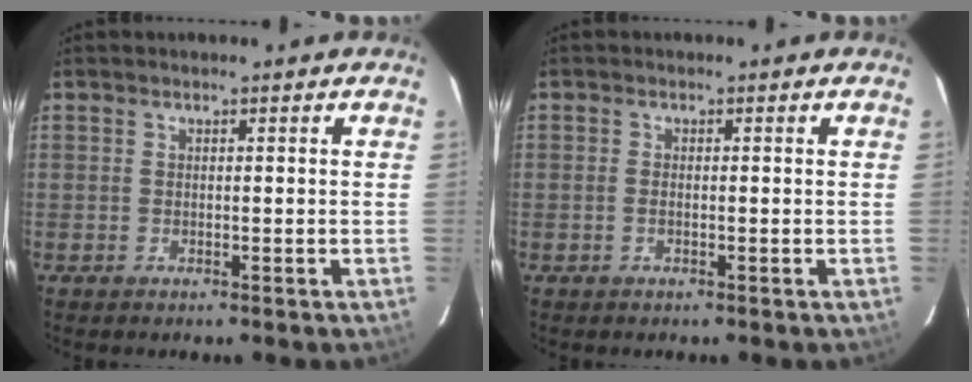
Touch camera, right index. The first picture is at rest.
{"total": 0.9, "force": [-0.3, 0.4, 0.7], "torque": [-0.018, 0.000, -0.006]}